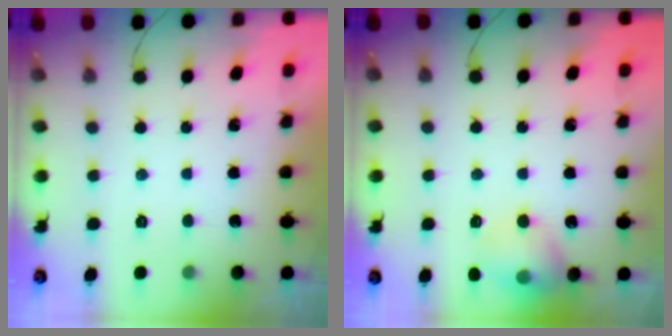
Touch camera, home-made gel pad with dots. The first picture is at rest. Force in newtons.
{"total": 10.4, "press": 10.3, "slide": 1.7}